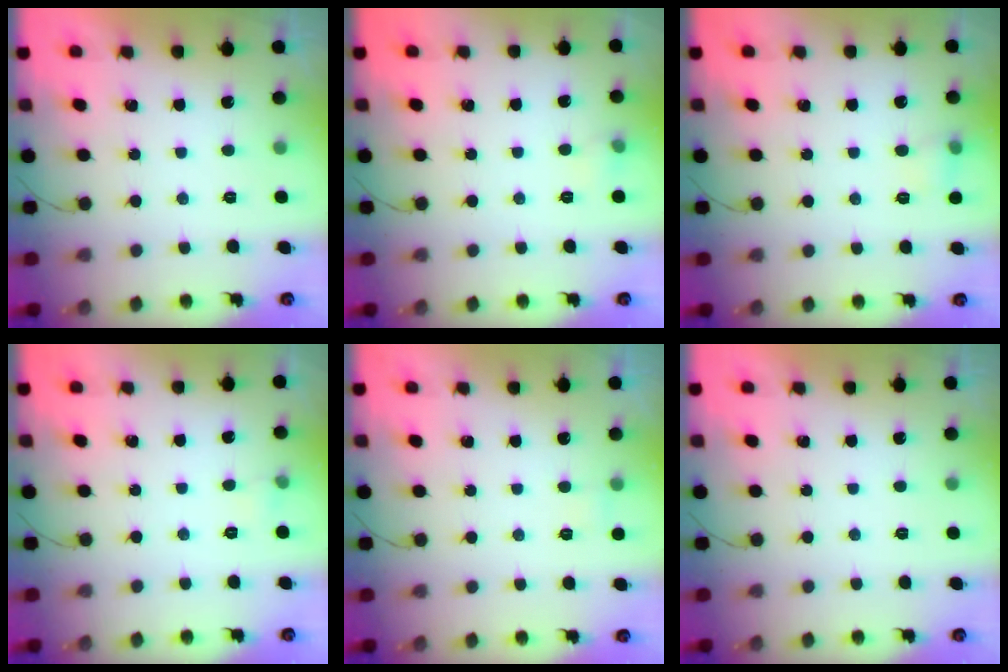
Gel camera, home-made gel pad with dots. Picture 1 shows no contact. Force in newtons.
{"total": 3.9, "press": 3.7, "slide": 1.2}
{"total": 5.2, "press": 4.9, "slide": 1.5}
{"total": 3.4, "press": 3.1, "slide": 1.3}
{"total": 2.1, "press": 2.0, "slide": 0.7}
{"total": 0.0}